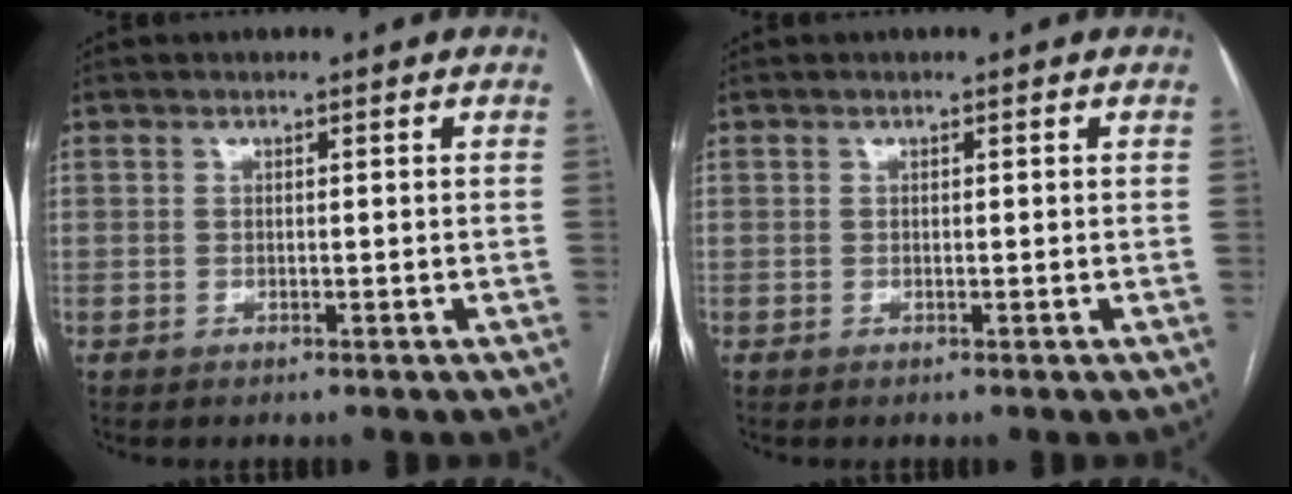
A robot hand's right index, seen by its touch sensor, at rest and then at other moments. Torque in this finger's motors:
{"motor_torque": [-0.28, 0.17, 0.04, 0.01]}